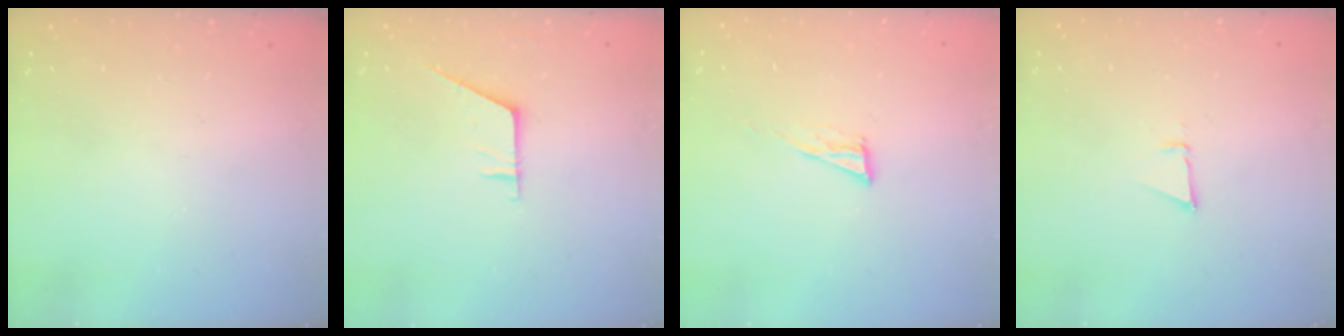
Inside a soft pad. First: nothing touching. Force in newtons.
{"total": 4.4, "press": 4.4, "slide": 0.5}
{"total": 7.0, "press": 6.9, "slide": 0.9}
{"total": 2.6, "press": 2.5, "slide": 0.8}